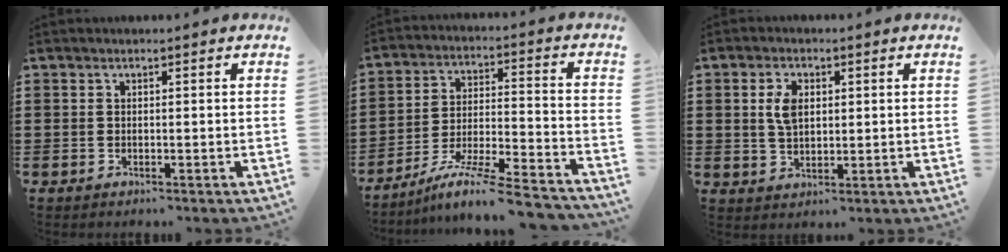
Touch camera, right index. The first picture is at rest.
{"total": 9.5, "force": [-7.9, 0.4, 5.3], "torque": [-0.101, 0.001, -0.157]}
{"total": 4.6, "force": [1.0, 2.7, 3.6], "torque": [-0.078, 0.011, 0.017]}